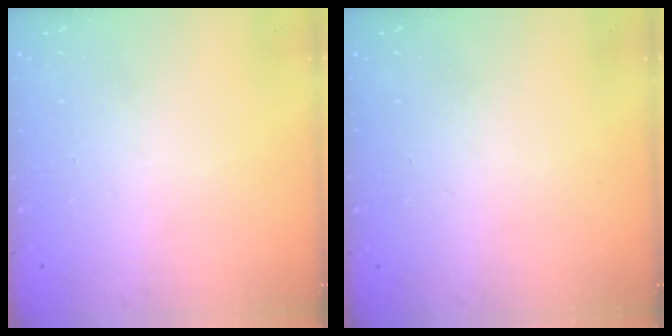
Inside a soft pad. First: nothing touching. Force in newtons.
{"total": 0.0}